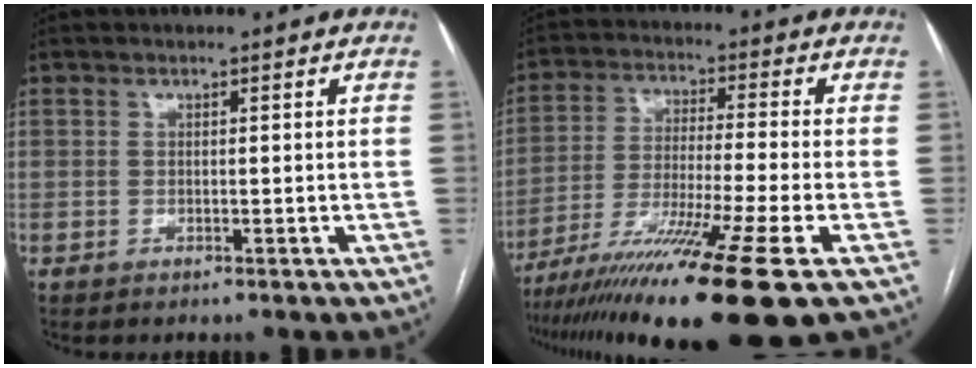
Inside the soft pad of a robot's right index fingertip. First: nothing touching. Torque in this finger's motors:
{"motor_torque": [2.10, -0.04, 1.06, 0.21]}